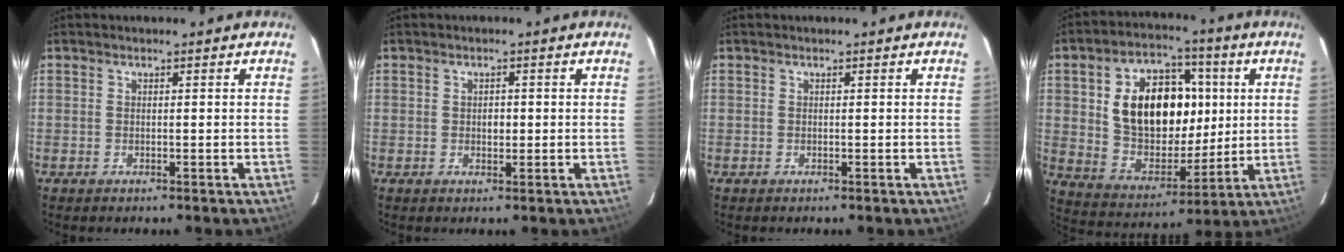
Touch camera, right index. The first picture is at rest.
{"total": 1.5, "force": [0.0, 1.2, 1.0], "torque": [-0.016, 0.004, -0.001]}
{"total": 0.0}
{"total": 19.0, "force": [3.9, 12.3, 13.9], "torque": [-0.258, 0.023, 0.085]}